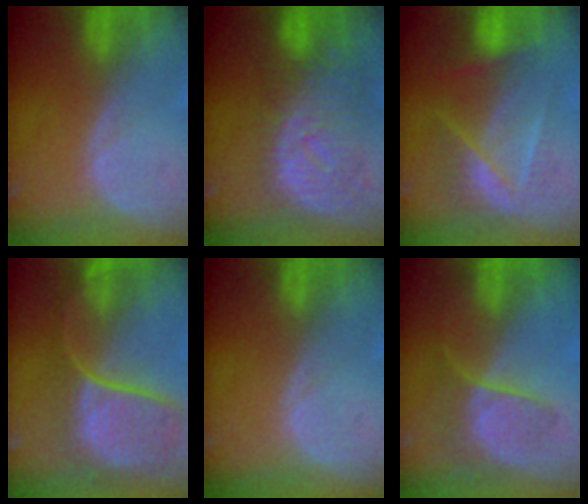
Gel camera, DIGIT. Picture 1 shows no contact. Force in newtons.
{"total": 10.8, "press": 9.6, "slide": 5.0}
{"total": 7.2, "press": 6.3, "slide": 3.5}
{"total": 10.5, "press": 9.6, "slide": 4.1}
{"total": 0.0}
{"total": 6.6, "press": 6.2, "slide": 2.3}